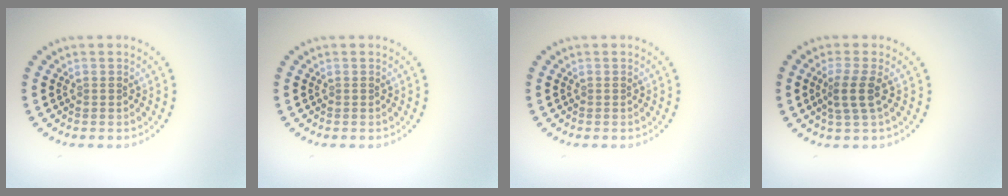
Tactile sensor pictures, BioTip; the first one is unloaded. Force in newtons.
{"total": 0.0}
{"total": 0.0}
{"total": 2.2, "press": 1.8, "slide": 1.4}